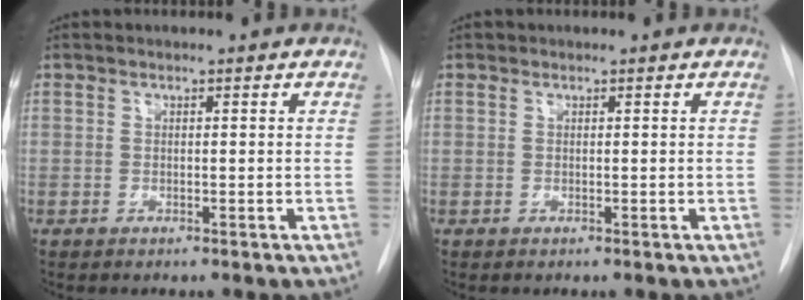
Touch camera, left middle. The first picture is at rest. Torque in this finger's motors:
{"motor_torque": [0.02, 0.00, -0.08, -0.01]}